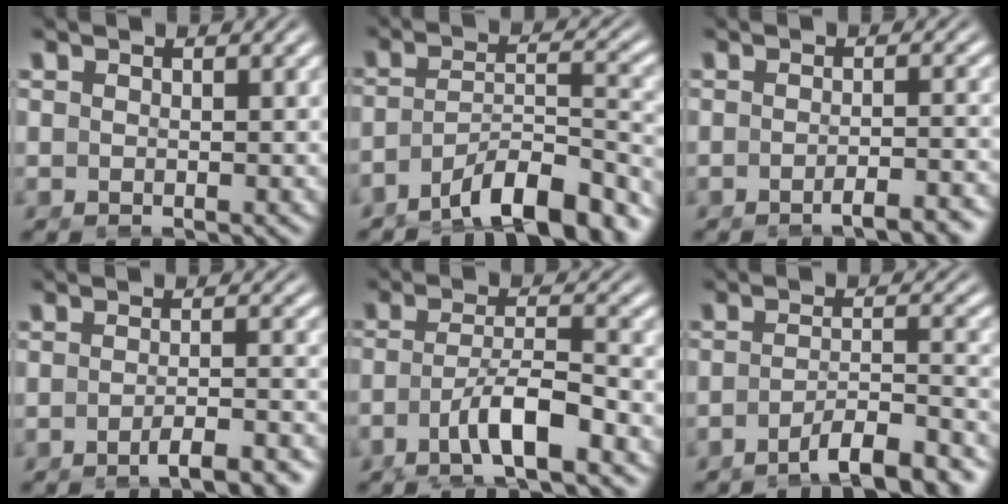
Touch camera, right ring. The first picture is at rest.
{"total": 7.6, "force": [-5.7, 2.5, 4.4], "torque": [-0.056, -0.021, -0.081]}
{"total": 2.6, "force": [-2.3, -0.2, 1.3], "torque": [-0.012, 0.004, -0.041]}
{"total": 3.3, "force": [-2.8, -0.2, 1.8], "torque": [-0.021, -0.002, -0.049]}
{"total": 4.4, "force": [-2.1, 1.0, 3.7], "torque": [-0.071, -0.022, -0.026]}
{"total": 5.7, "force": [-4.8, 0.8, 3.0], "torque": [-0.035, -0.018, -0.070]}